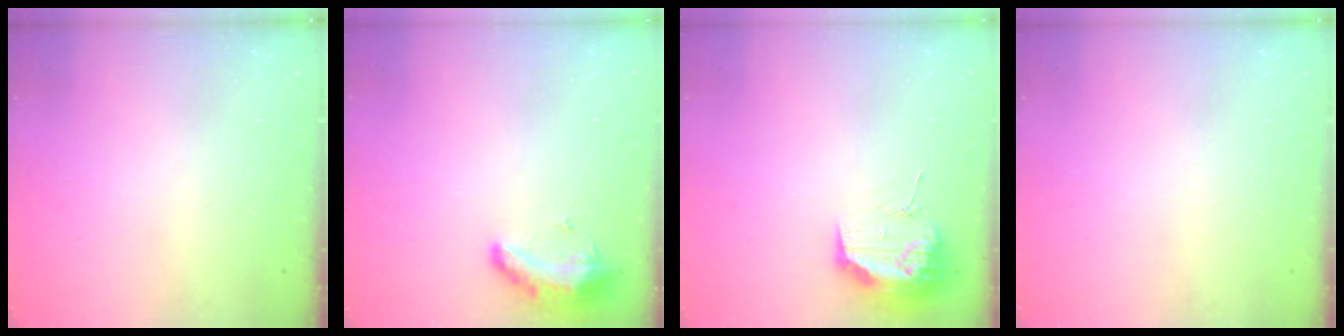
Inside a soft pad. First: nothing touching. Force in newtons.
{"total": 11.0, "press": 9.7, "slide": 5.3}
{"total": 12.3, "press": 12.3, "slide": 1.1}
{"total": 0.0}